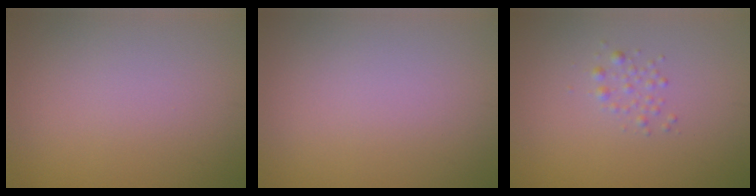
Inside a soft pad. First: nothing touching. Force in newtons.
{"total": 0.0}
{"total": 1.1, "press": 1.1, "slide": 0.0}